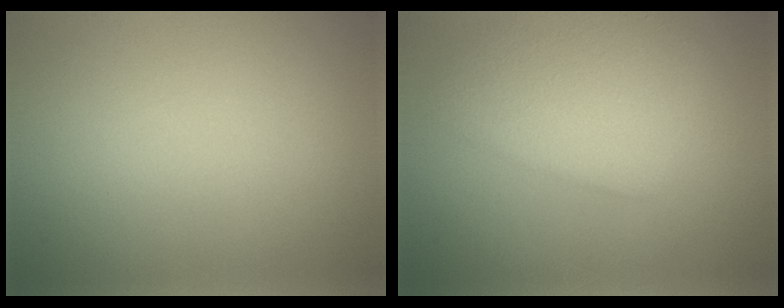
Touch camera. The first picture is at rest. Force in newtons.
{"total": 4.8, "press": 4.8, "slide": 0.1}